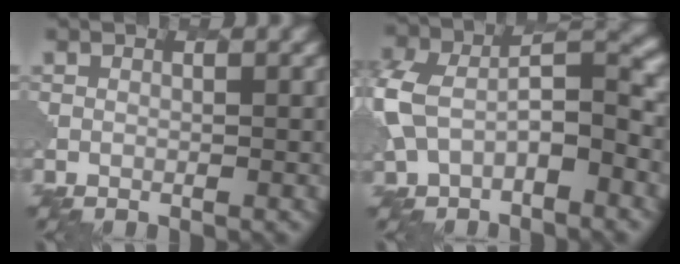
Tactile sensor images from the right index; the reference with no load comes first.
{"total": 7.2, "force": [-1.3, 4.2, 5.7], "torque": [-0.120, 0.015, -0.039]}